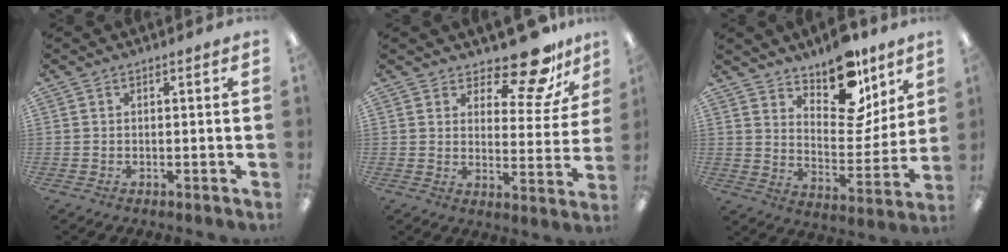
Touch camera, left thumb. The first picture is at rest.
{"total": 13.5, "force": [10.9, 4.7, 6.5], "torque": [-0.087, -0.080, 0.188]}
{"total": 14.7, "force": [11.6, 6.7, 6.1], "torque": [-0.078, -0.090, 0.206]}